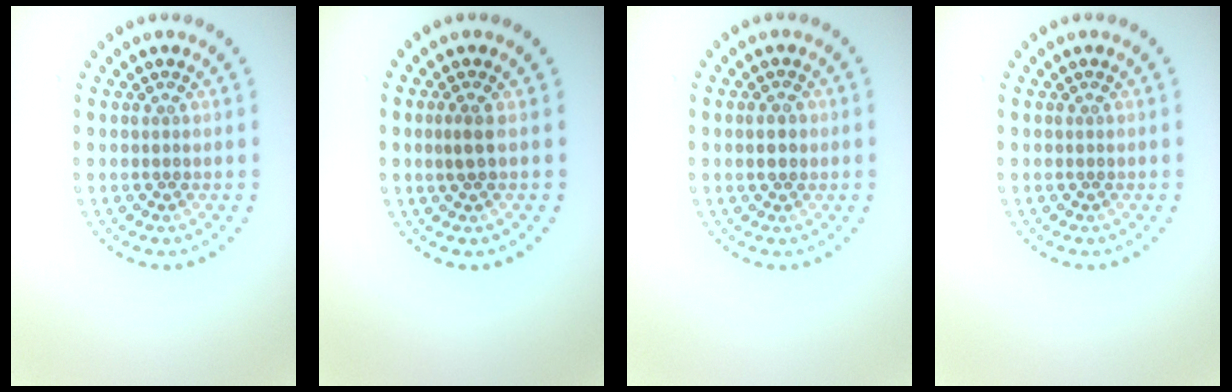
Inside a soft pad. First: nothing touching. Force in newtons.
{"total": 1.3, "press": 1.0, "slide": 0.9}
{"total": 1.2, "press": 1.2, "slide": 0.1}
{"total": 0.0}